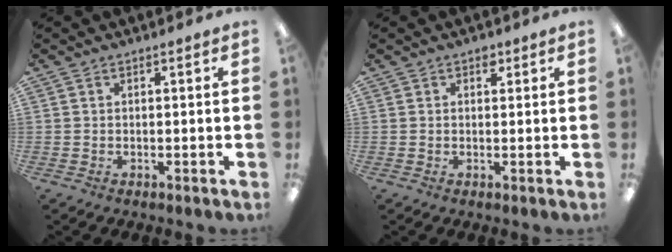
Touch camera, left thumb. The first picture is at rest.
{"total": 1.6, "force": [1.0, 0.9, 0.7], "torque": [0.000, -0.004, 0.015]}